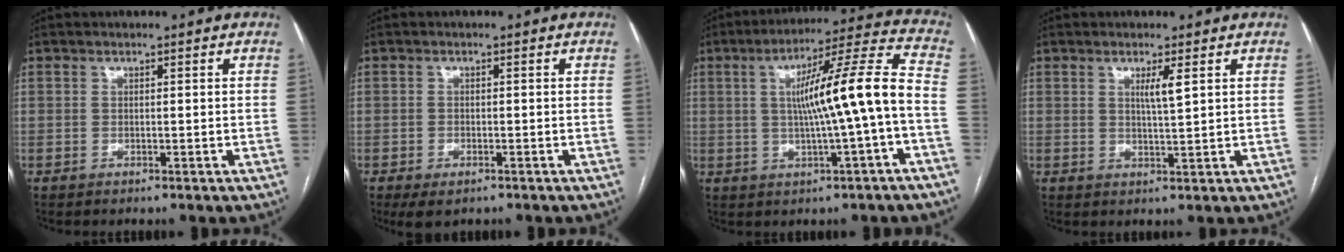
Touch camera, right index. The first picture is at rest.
{"total": 3.0, "force": [-1.8, 1.5, 1.9], "torque": [-0.033, -0.006, -0.018]}
{"total": 13.6, "force": [-0.9, -0.5, 13.5], "torque": [-0.211, 0.020, -0.015]}
{"total": 2.8, "force": [1.2, -0.2, 2.5], "torque": [-0.047, -0.005, 0.021]}